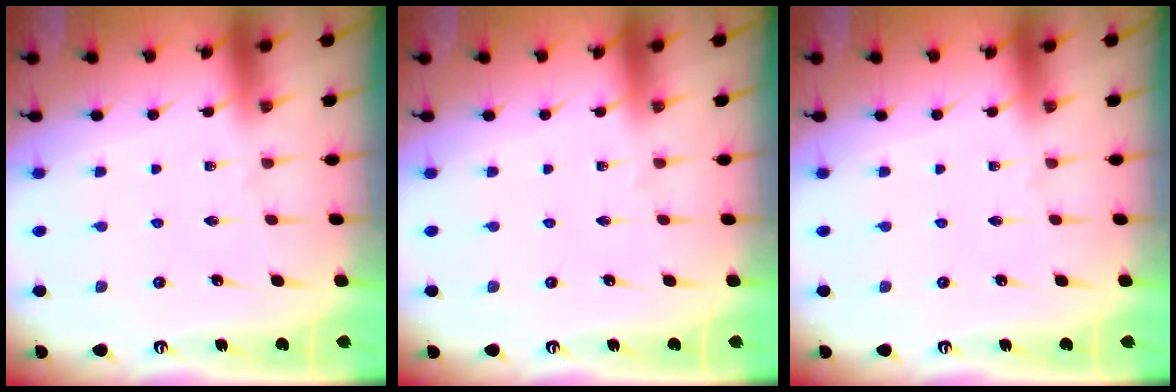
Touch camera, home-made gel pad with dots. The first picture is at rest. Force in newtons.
{"total": 0.0}
{"total": 0.0}